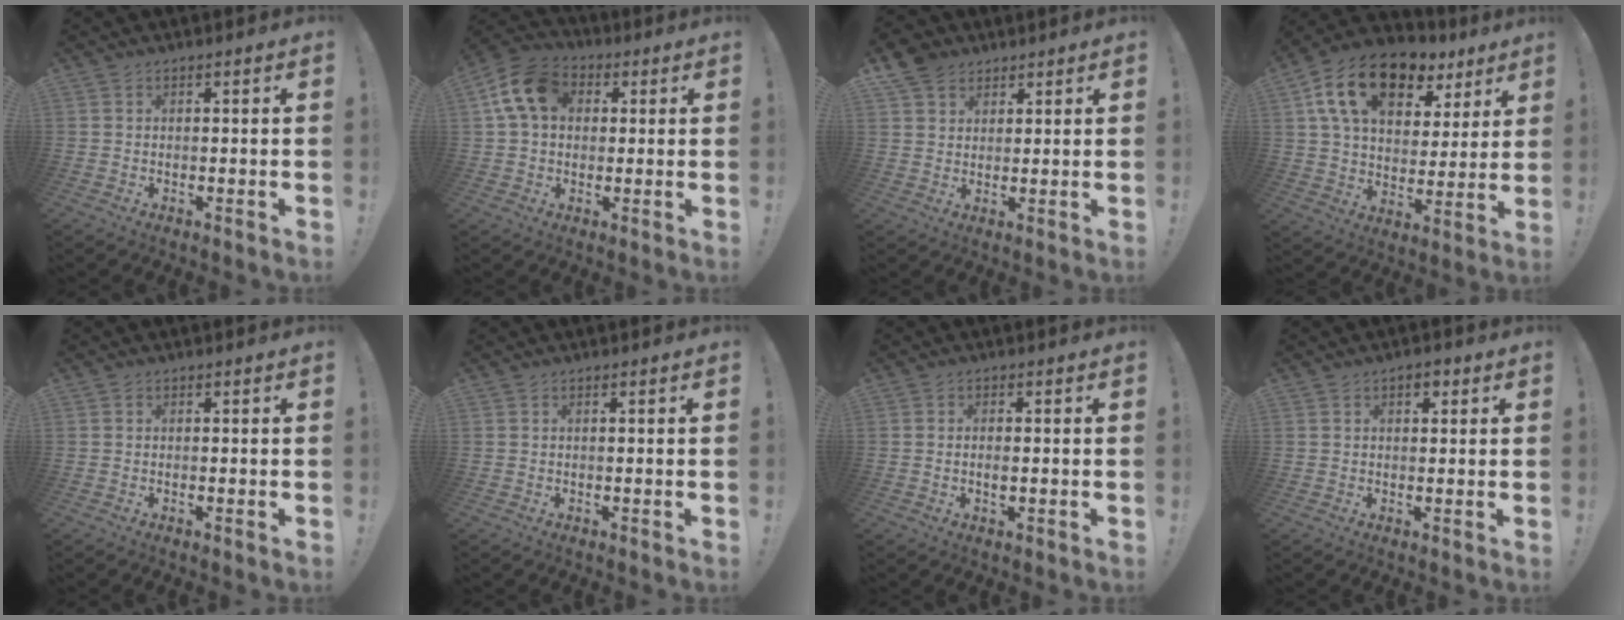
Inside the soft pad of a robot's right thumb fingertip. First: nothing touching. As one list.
[{"total": 13.6, "force": [3.7, 10.1, 8.3], "torque": [-0.155, 0.008, 0.075]}, {"total": 6.7, "force": [4.4, 4.7, 1.9], "torque": [-0.035, -0.021, 0.088]}, {"total": 18.5, "force": [10.3, 10.7, 11.0], "torque": [-0.185, -0.046, 0.184]}, {"total": 0.0}, {"total": 0.0}, {"total": 1.8, "force": [-0.4, 0.8, 1.5], "torque": [-0.019, 0.000, -0.008]}, {"total": 2.8, "force": [1.4, 1.5, 1.8], "torque": [-0.022, -0.001, 0.021]}]